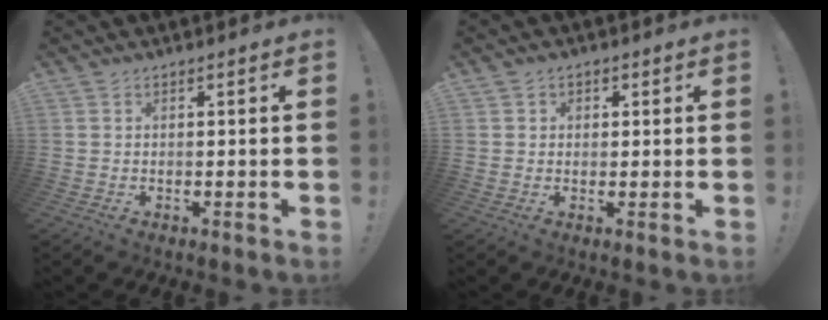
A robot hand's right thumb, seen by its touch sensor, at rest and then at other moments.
{"total": 1.9, "force": [0.2, 1.8, 0.4], "torque": [0.000, 0.002, 0.002]}